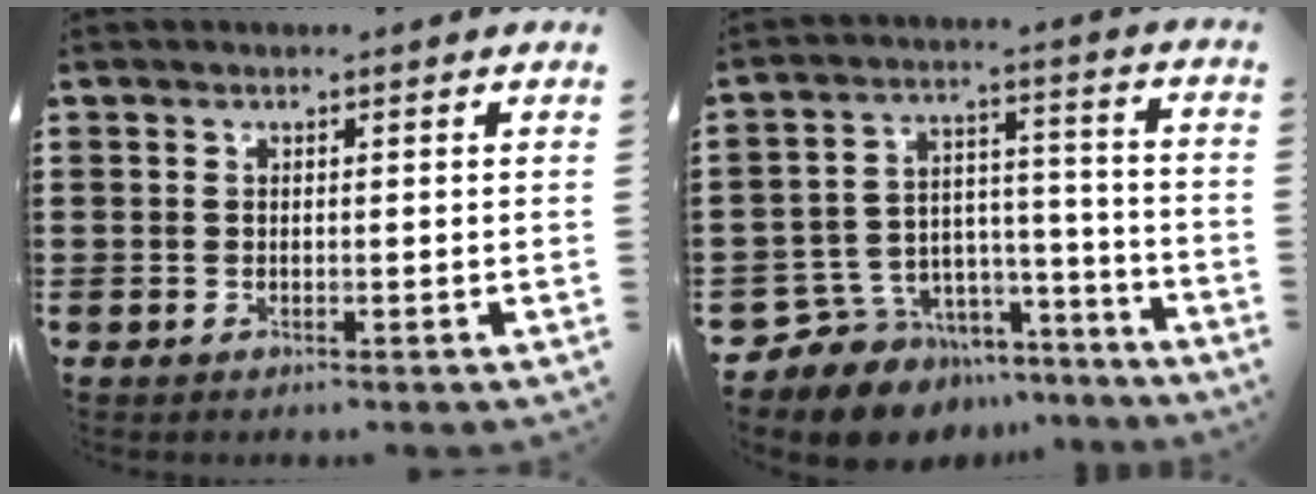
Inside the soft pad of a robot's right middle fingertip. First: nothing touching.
{"total": 7.7, "force": [-6.4, 4.3, -0.1], "torque": [-0.006, 0.018, -0.119]}